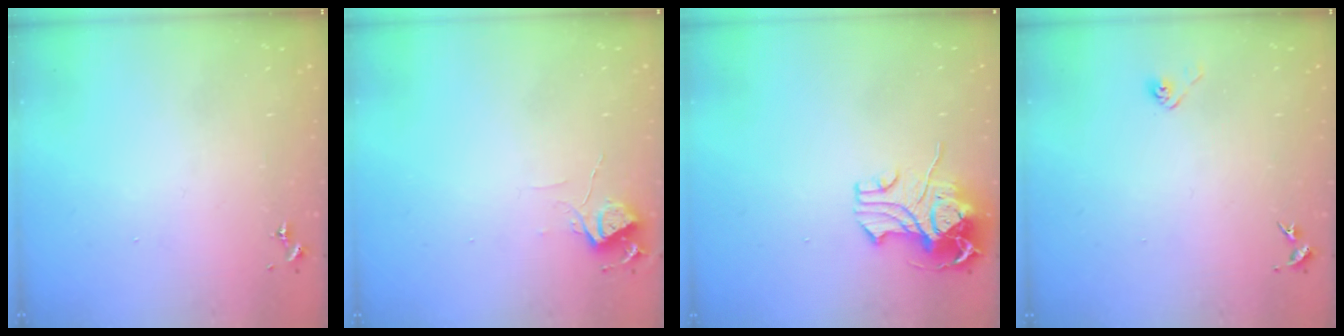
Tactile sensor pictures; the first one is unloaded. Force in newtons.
{"total": 6.0, "press": 6.0, "slide": 0.7}
{"total": 10.7, "press": 10.6, "slide": 1.8}
{"total": 2.9, "press": 2.8, "slide": 0.8}